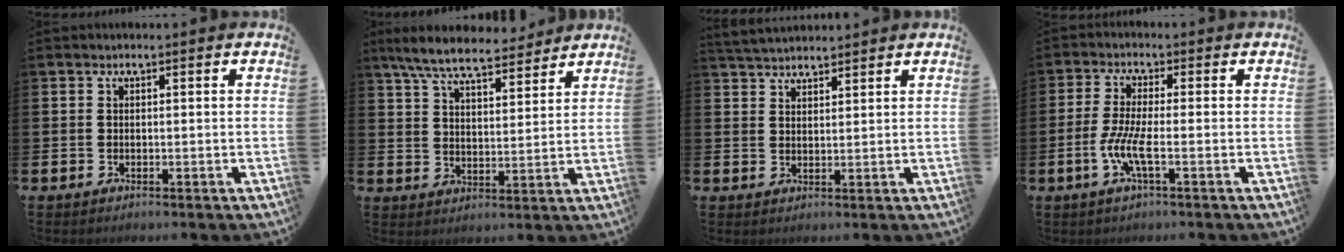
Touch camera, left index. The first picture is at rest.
{"total": 8.1, "force": [7.4, 1.6, 2.9], "torque": [-0.081, -0.034, 0.133]}
{"total": 3.5, "force": [3.4, 0.5, 0.3], "torque": [-0.015, -0.014, 0.064]}
{"total": 4.4, "force": [-1.6, 0.6, 4.1], "torque": [-0.100, -0.005, -0.035]}